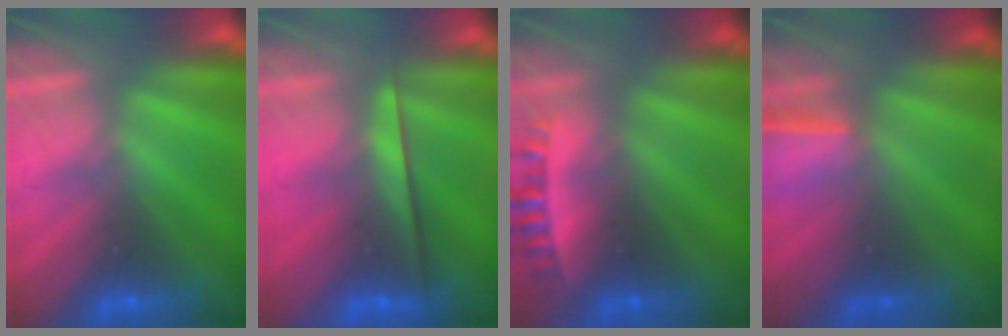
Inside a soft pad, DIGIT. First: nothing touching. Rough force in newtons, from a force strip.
{"total": 2.2}
{"total": 2.4}
{"total": 1.6}